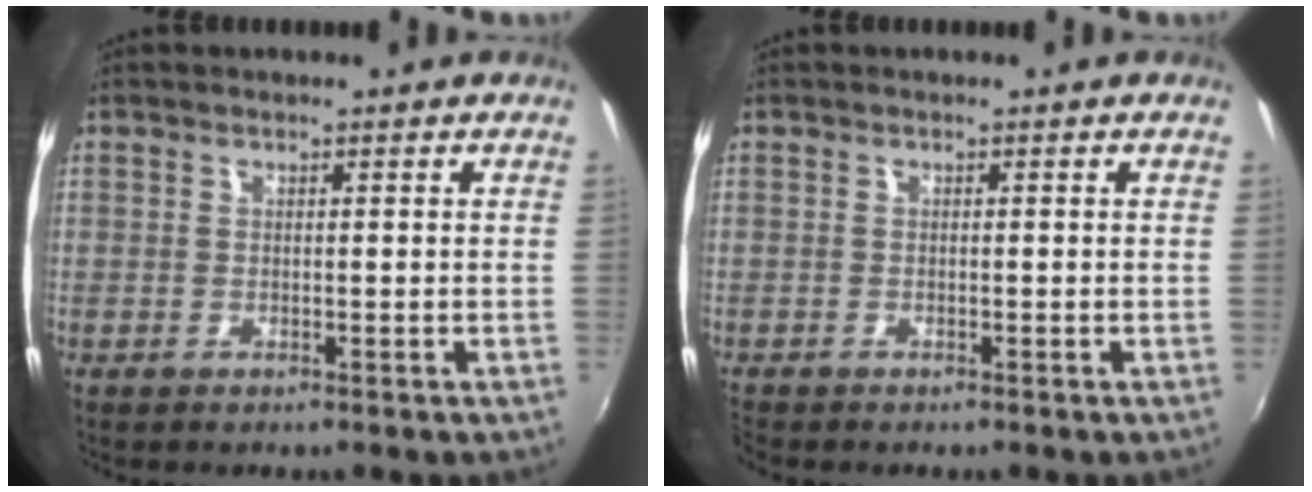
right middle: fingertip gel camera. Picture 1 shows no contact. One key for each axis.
{"total": 0.6, "fx": -0.6, "fy": 0.1, "fz": 0.1, "tx": -0.001, "ty": -0.004, "tz": -0.014}